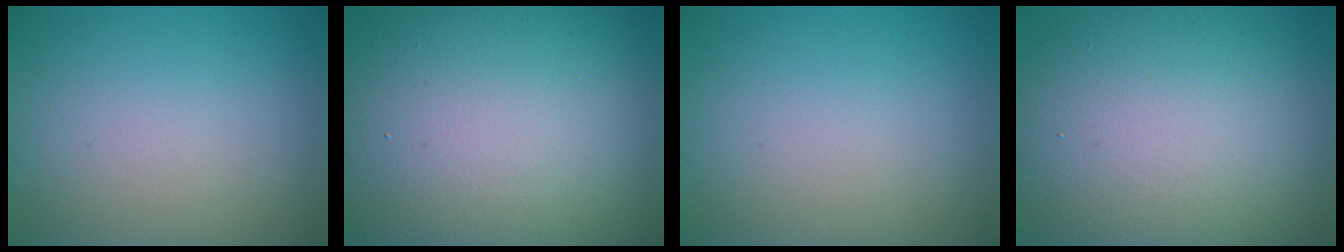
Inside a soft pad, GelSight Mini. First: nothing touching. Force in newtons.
{"total": 18.0, "press": 18.0, "slide": 0.8}
{"total": 0.0}
{"total": 13.9, "press": 13.9, "slide": 1.1}